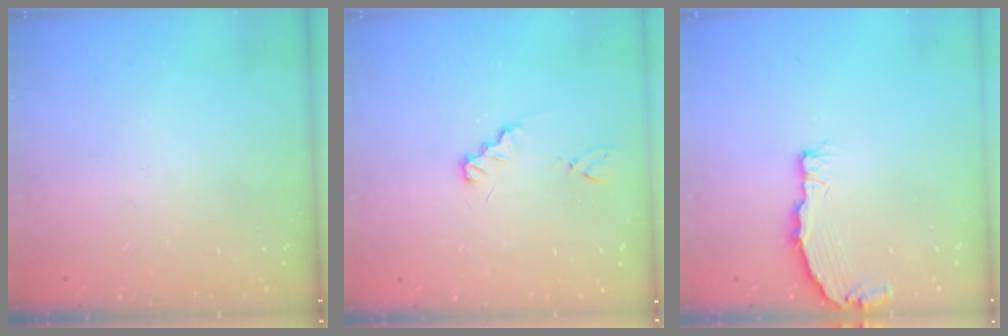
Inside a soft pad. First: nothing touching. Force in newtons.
{"total": 1.2, "press": 1.2, "slide": 0.1}
{"total": 5.4, "press": 5.4, "slide": 0.4}